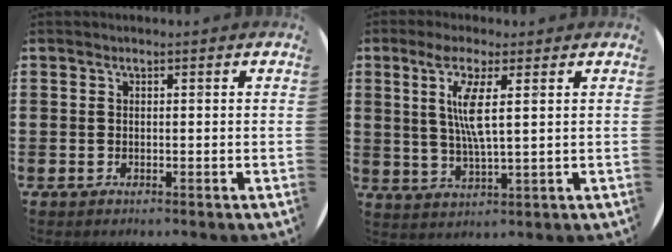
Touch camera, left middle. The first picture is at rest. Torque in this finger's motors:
{"motor_torque": [2.09, 0.04, 0.95, 0.13]}